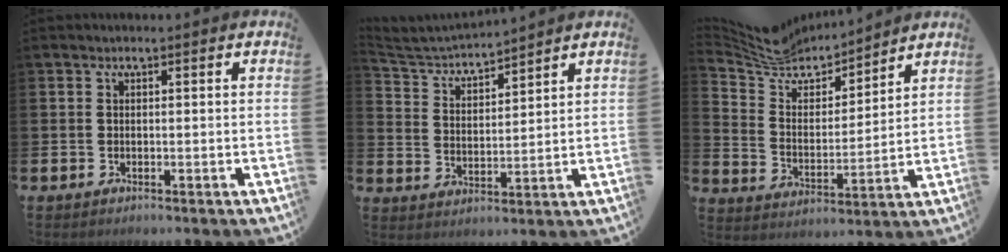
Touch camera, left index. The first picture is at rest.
{"total": 4.3, "force": [4.3, 0.5, 0.4], "torque": [-0.030, -0.034, 0.071]}
{"total": 8.1, "force": [7.6, 2.5, 1.0], "torque": [-0.068, -0.057, 0.138]}